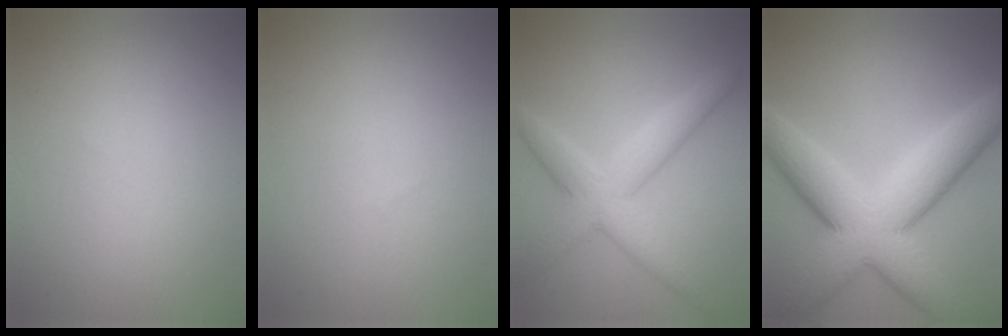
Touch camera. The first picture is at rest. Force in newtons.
{"total": 0.0}
{"total": 5.2, "press": 5.1, "slide": 0.3}
{"total": 10.3, "press": 10.3, "slide": 0.1}